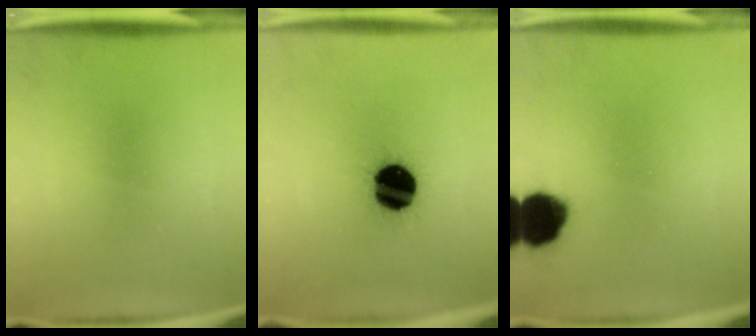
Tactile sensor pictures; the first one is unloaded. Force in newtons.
{"total": 16.8}
{"total": 11.4}